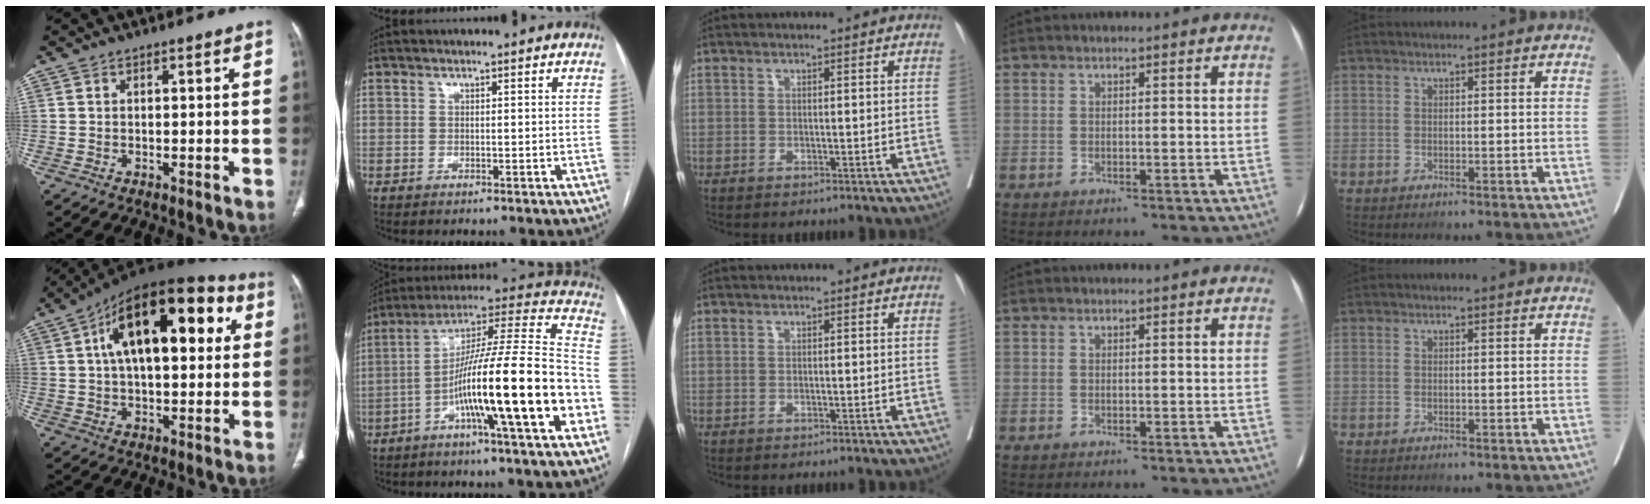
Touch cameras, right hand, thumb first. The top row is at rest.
{"thumb": {"total": 22.9, "force": [6.3, 10.9, 19.1], "torque": [-0.276, 0.028, 0.089]}, "index": {"total": 23.1, "force": [-7.7, 0.4, 21.8], "torque": [-0.323, 0.001, -0.134]}}